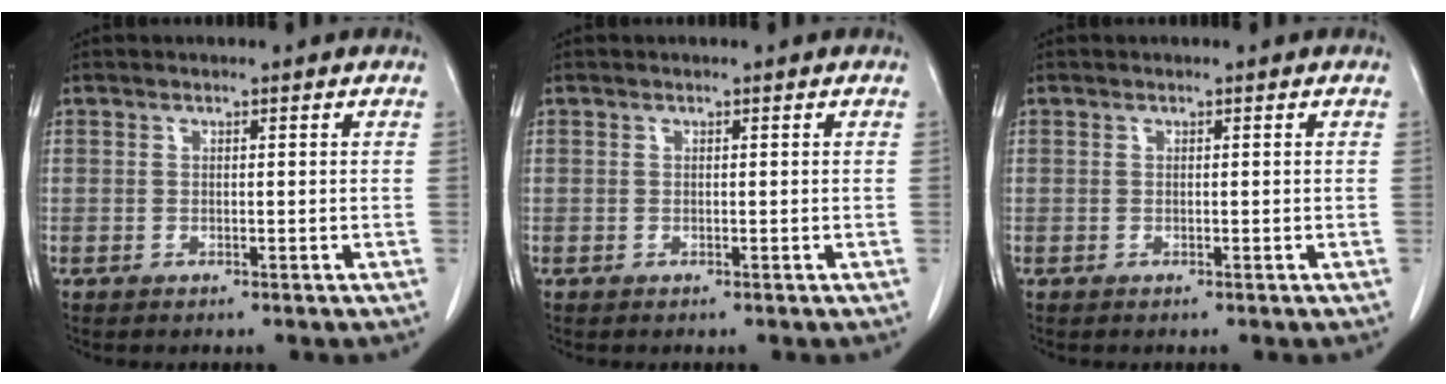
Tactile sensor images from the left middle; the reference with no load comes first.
{"total": 0.0}
{"total": 0.0}